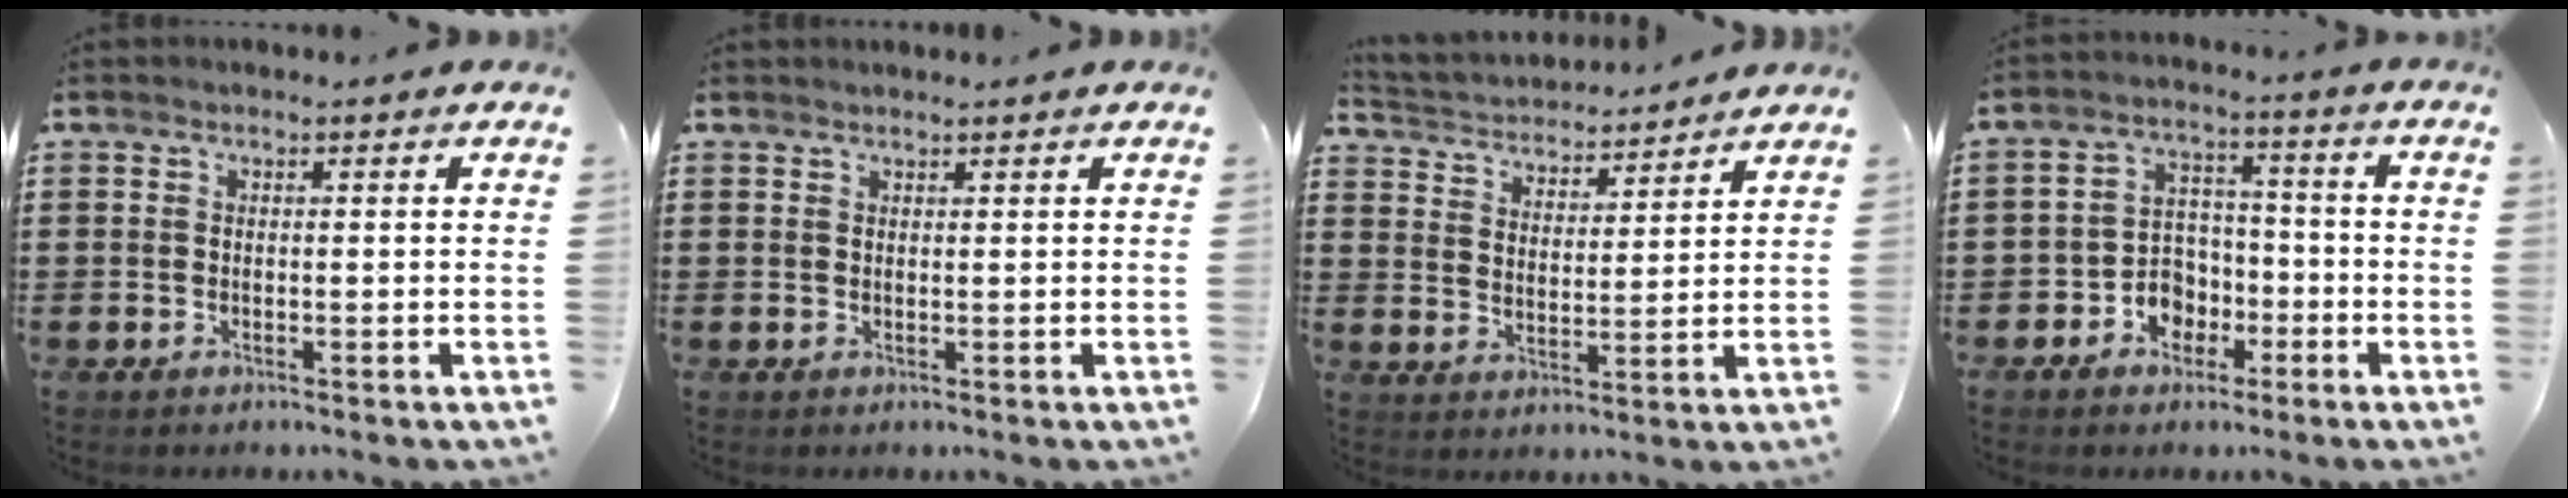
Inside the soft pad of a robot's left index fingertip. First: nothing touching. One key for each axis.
{"total": 0.7, "fx": 0.7, "fy": -0.1, "fz": 0.1, "tx": -0.003, "ty": -0.002, "tz": 0.015}
{"total": 3.5, "fx": 3.5, "fy": 0.5, "fz": -0.2, "tx": -0.017, "ty": -0.025, "tz": 0.057}
{"total": 5.1, "fx": -2.6, "fy": 4.2, "fz": 1.4, "tx": -0.035, "ty": 0.016, "tz": -0.048}